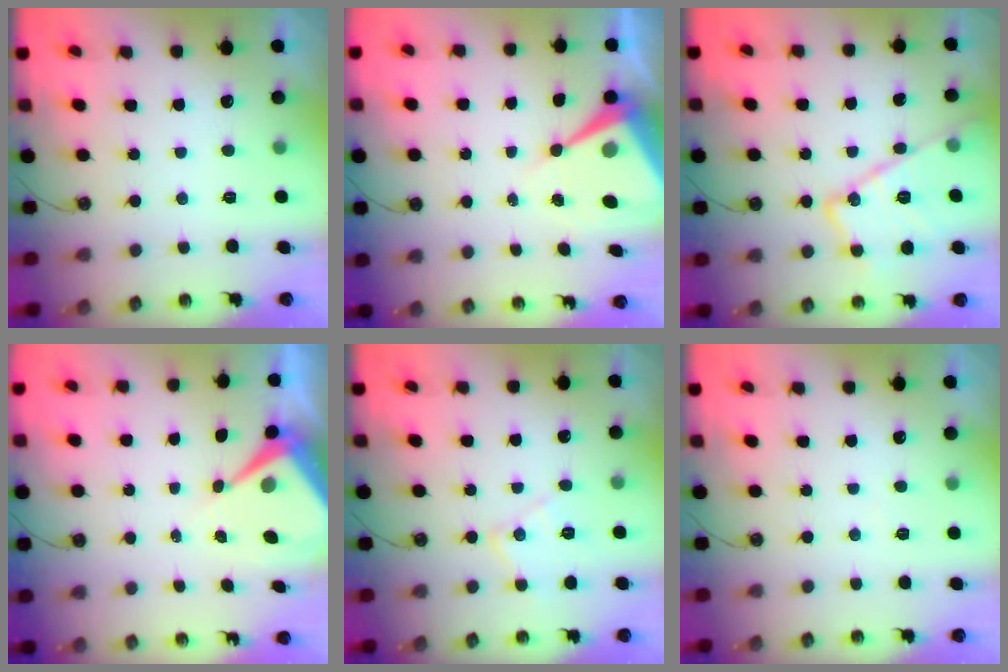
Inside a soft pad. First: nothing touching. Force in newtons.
{"total": 10.6, "press": 10.6, "slide": 0.6}
{"total": 16.9, "press": 16.8, "slide": 1.0}
{"total": 7.8, "press": 7.8, "slide": 0.8}
{"total": 9.5, "press": 9.5, "slide": 0.6}
{"total": 2.9, "press": 2.8, "slide": 0.5}